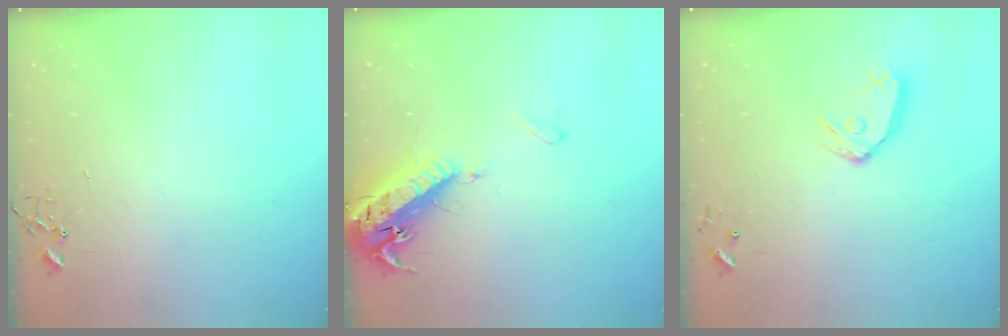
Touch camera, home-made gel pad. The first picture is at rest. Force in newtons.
{"total": 17.4, "press": 16.9, "slide": 4.1}
{"total": 11.3, "press": 11.2, "slide": 1.4}